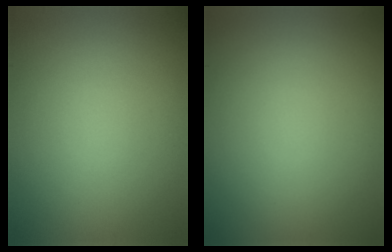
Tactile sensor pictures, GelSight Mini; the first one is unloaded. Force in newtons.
{"total": 0.0}